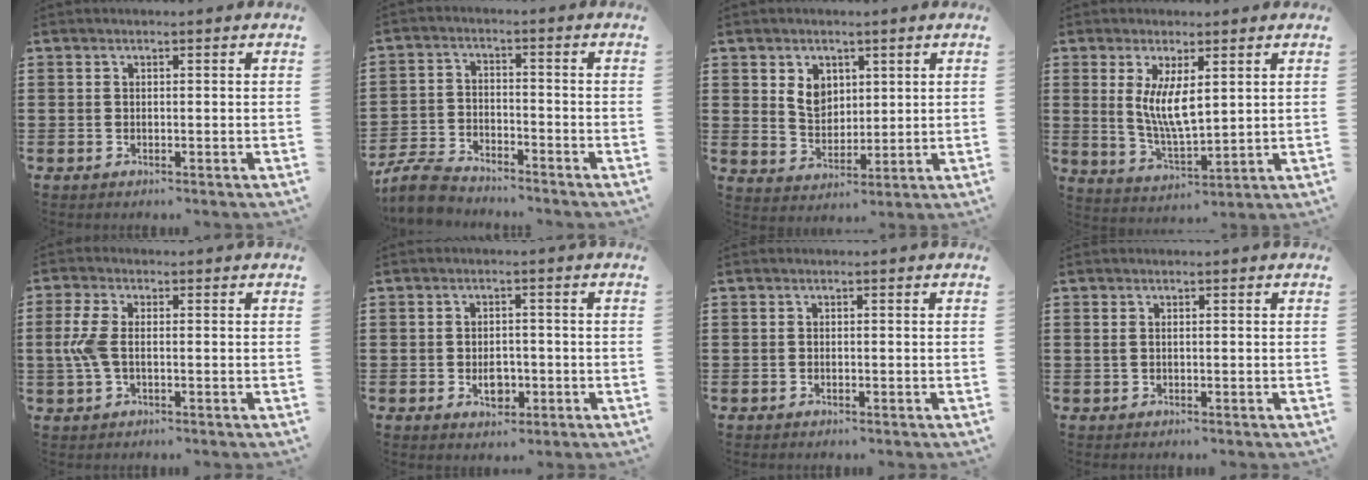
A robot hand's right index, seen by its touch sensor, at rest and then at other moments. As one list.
[{"total": 5.6, "force": [-5.3, 1.3, 1.4], "torque": [-0.047, 0.005, -0.108]}, {"total": 4.8, "force": [2.0, 3.8, 2.2], "torque": [-0.048, 0.010, 0.035]}, {"total": 6.7, "force": [1.7, 2.2, 6.1], "torque": [-0.120, 0.001, 0.032]}, {"total": 4.9, "force": [-0.3, 2.3, 4.3], "torque": [-0.115, -0.006, -0.016]}, {"total": 3.6, "force": [-1.0, 2.2, 2.6], "torque": [-0.036, -0.005, -0.020]}, {"total": 0.0}, {"total": 0.6, "force": [0.2, 0.3, 0.5], "torque": [-0.012, 0.002, 0.003]}]